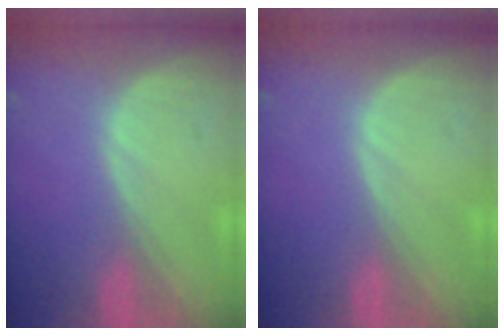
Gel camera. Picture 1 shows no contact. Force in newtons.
{"total": 0.0}